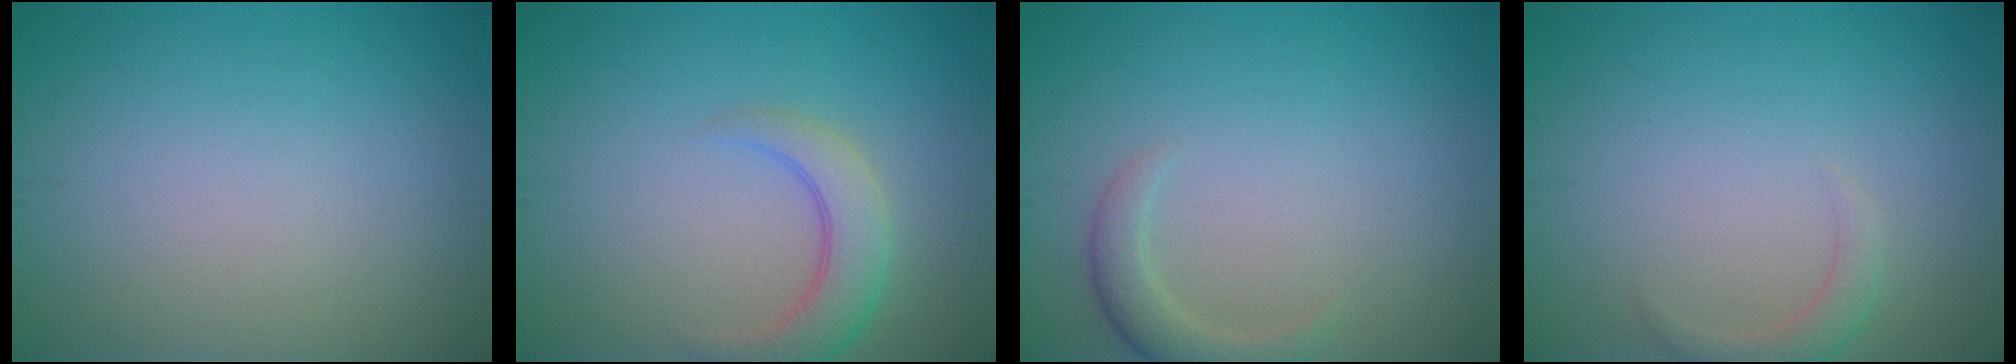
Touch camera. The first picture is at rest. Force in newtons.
{"total": 3.6, "press": 3.6, "slide": 0.2}
{"total": 2.2, "press": 2.2, "slide": 0.2}
{"total": 1.6, "press": 1.6, "slide": 0.1}